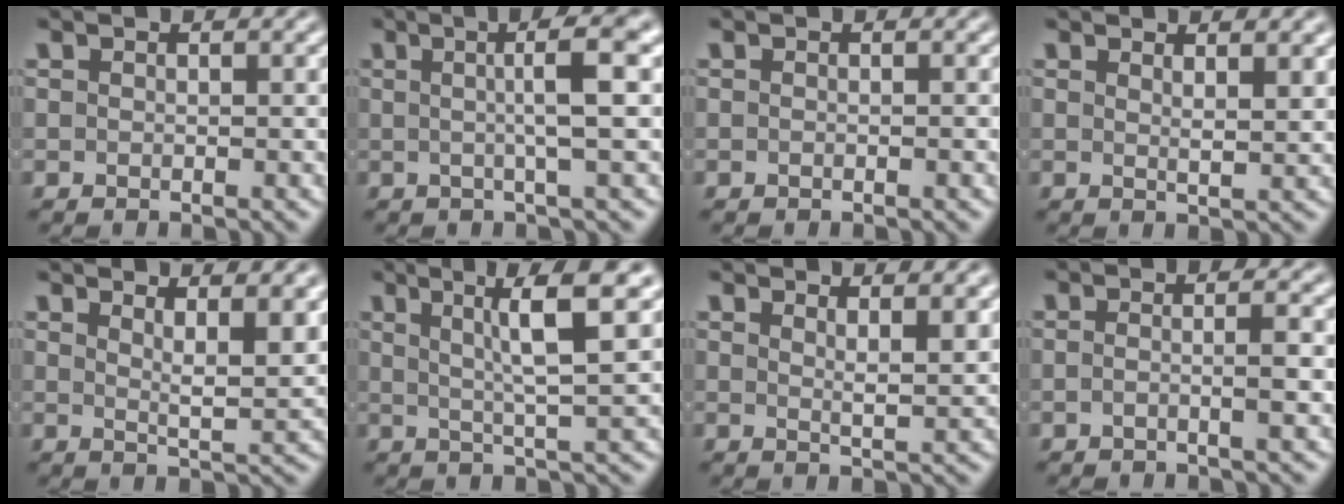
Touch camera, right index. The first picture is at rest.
{"total": 4.5, "force": [1.0, -0.7, 4.3], "torque": [-0.059, 0.013, 0.014]}
{"total": 0.0}
{"total": 1.7, "force": [1.1, -1.0, 0.9], "torque": [-0.012, -0.011, 0.026]}
{"total": 3.4, "force": [2.2, -0.3, 2.6], "torque": [-0.037, -0.015, 0.040]}
{"total": 6.2, "force": [2.8, -0.3, 5.5], "torque": [-0.068, 0.012, 0.043]}
{"total": 2.2, "force": [1.5, -1.0, 1.3], "torque": [-0.021, -0.013, 0.032]}
{"total": 2.1, "force": [-0.6, -0.6, 2.0], "torque": [-0.032, 0.000, -0.012]}